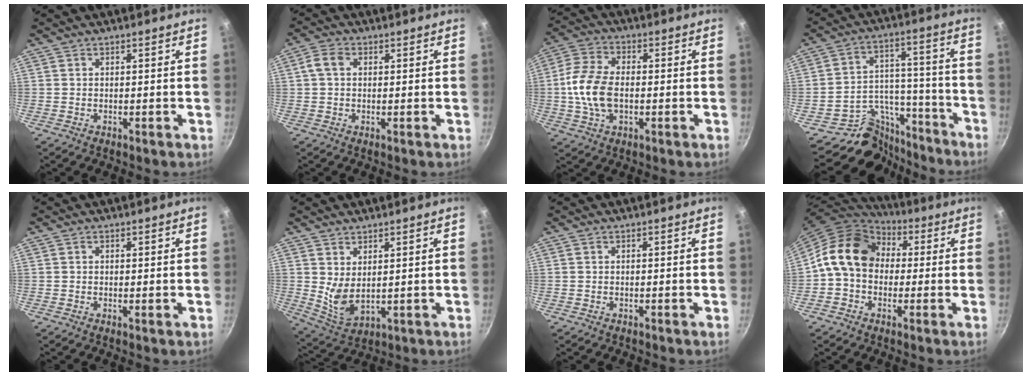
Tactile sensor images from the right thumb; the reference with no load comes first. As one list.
[{"total": 3.5, "force": [0.7, 2.4, 2.4], "torque": [-0.051, 0.013, 0.008]}, {"total": 11.2, "force": [-0.9, 6.7, 8.9], "torque": [-0.174, 0.021, -0.027]}, {"total": 13.9, "force": [-10.6, 8.7, 2.2], "torque": [0.023, 0.121, -0.167]}, {"total": 0.0}, {"total": 6.1, "force": [2.1, 3.1, 4.8], "torque": [-0.081, -0.036, 0.051]}, {"total": 0.0}, {"total": 14.1, "force": [1.2, 11.2, 8.6], "torque": [-0.117, 0.032, 0.002]}]